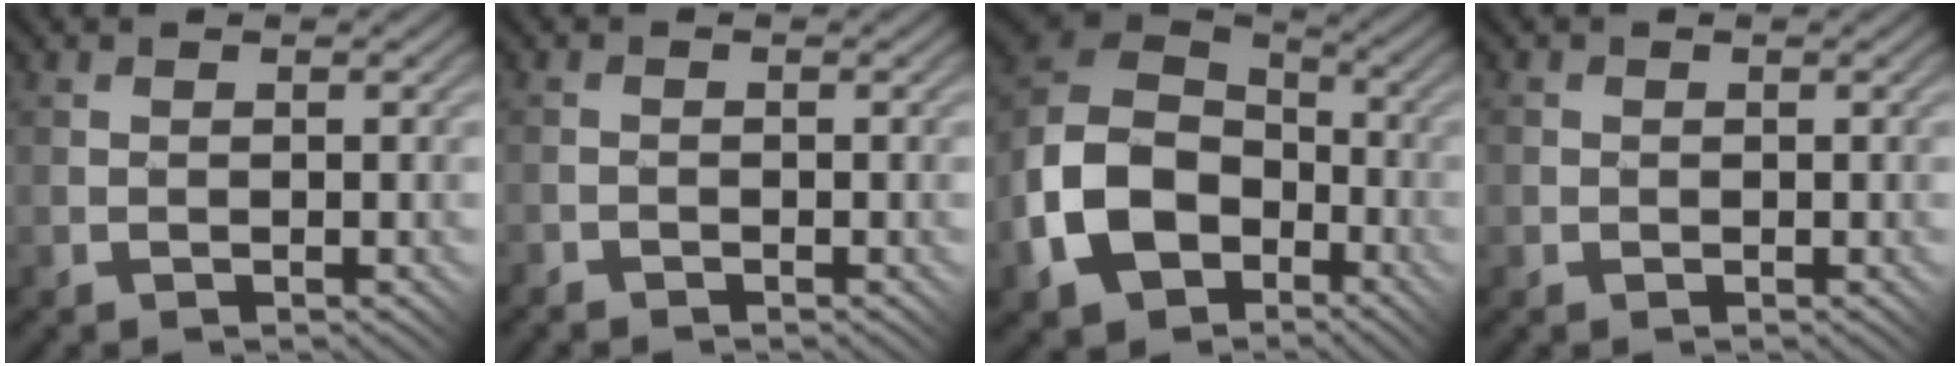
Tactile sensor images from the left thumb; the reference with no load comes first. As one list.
[{"total": 0.8, "force": [-0.7, 0.0, -0.4], "torque": [0.008, 0.003, -0.015]}, {"total": 13.5, "force": [-4.5, 10.0, 8.0], "torque": [-0.200, -0.026, -0.092]}, {"total": 1.3, "force": [0.2, 1.3, -0.1], "torque": [0.003, 0.002, -0.002]}]